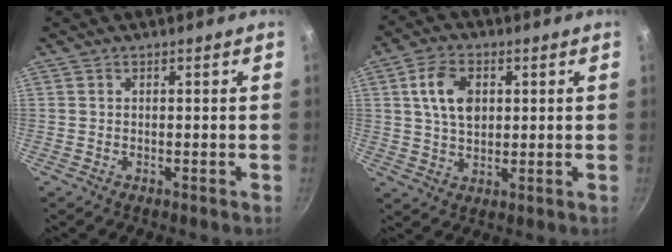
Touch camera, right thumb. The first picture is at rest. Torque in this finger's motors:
{"motor_torque": [-0.52, 0.70, 0.69, -0.55, 0.27]}